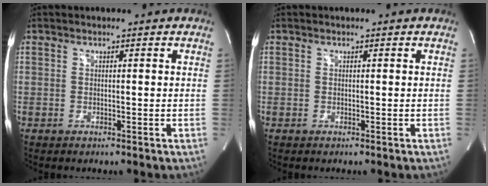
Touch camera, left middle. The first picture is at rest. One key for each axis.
{"total": 0.0}